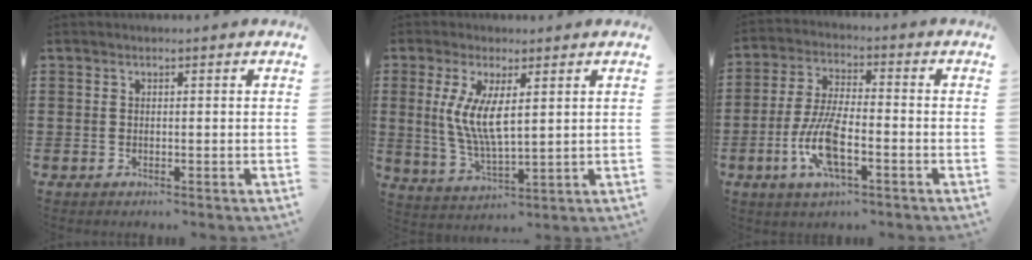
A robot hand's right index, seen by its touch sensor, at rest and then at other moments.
{"total": 7.3, "force": [1.4, 2.4, 6.8], "torque": [-0.141, 0.000, 0.023]}
{"total": 9.5, "force": [-3.3, 3.0, 8.4], "torque": [-0.189, -0.012, -0.065]}